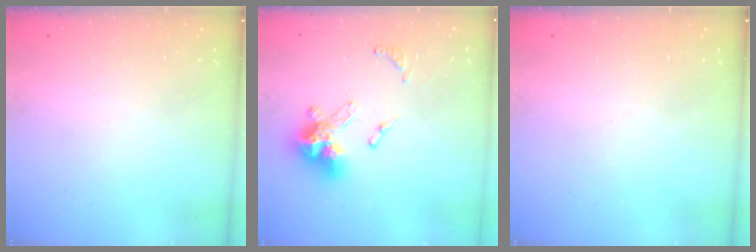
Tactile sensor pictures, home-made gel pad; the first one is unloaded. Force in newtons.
{"total": 13.5, "press": 13.4, "slide": 1.3}
{"total": 0.0}